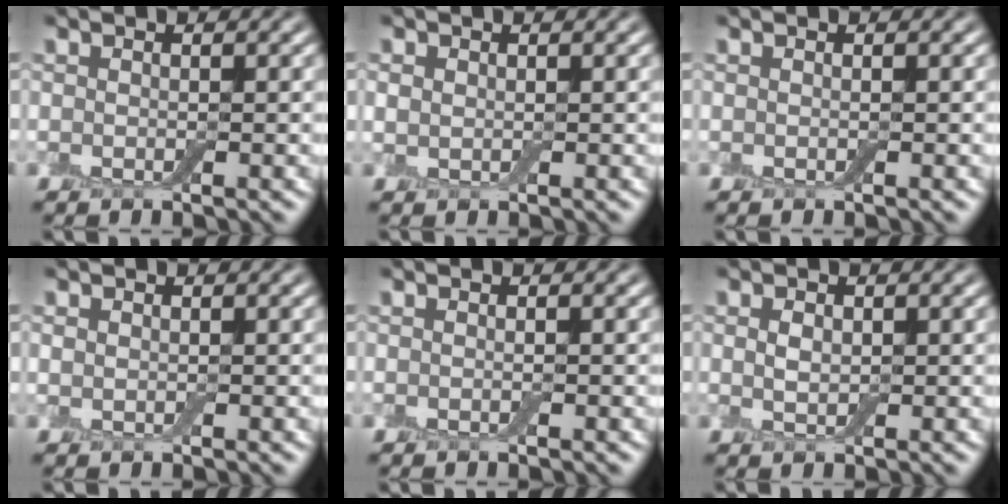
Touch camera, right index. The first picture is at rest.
{"total": 0.9, "force": [0.3, 0.7, 0.3], "torque": [-0.007, 0.000, 0.005]}
{"total": 0.0}
{"total": 0.6, "force": [0.2, 0.5, 0.2], "torque": [-0.005, 0.000, 0.004]}
{"total": 0.0}
{"total": 1.4, "force": [0.3, 1.0, 1.0], "torque": [-0.022, 0.000, 0.006]}